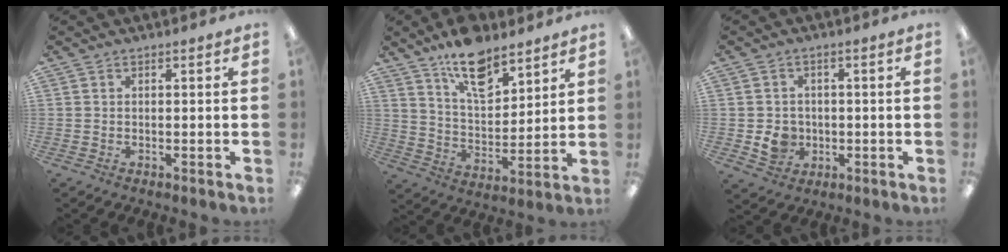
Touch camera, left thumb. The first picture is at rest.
{"total": 13.8, "force": [10.3, 6.1, 6.9], "torque": [-0.109, -0.059, 0.183]}
{"total": 5.5, "force": [-1.0, 4.9, 2.1], "torque": [-0.030, 0.006, -0.015]}